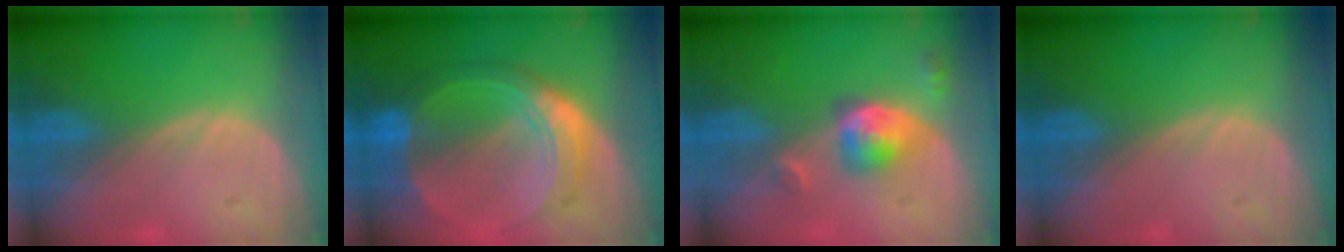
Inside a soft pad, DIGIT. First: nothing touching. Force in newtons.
{"total": 8.7, "press": 8.7, "slide": 0.7}
{"total": 5.5, "press": 5.0, "slide": 2.3}
{"total": 0.0}